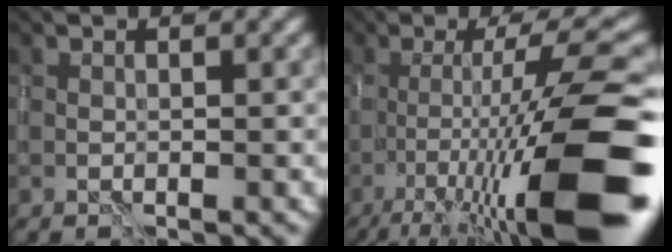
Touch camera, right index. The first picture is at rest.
{"total": 15.1, "force": [-6.3, 2.3, 13.6], "torque": [-0.209, 0.014, -0.091]}